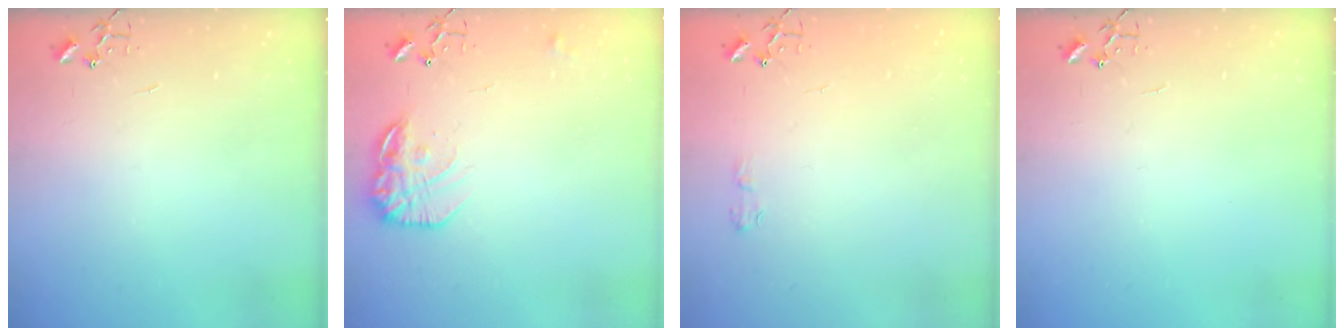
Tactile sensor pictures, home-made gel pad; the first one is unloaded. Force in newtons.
{"total": 13.6, "press": 13.6, "slide": 0.7}
{"total": 4.2, "press": 4.2, "slide": 0.5}
{"total": 0.0}